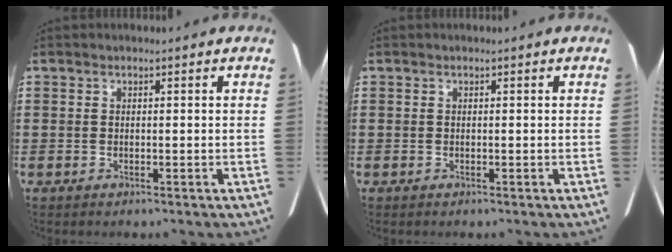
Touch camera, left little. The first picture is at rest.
{"total": 0.0}